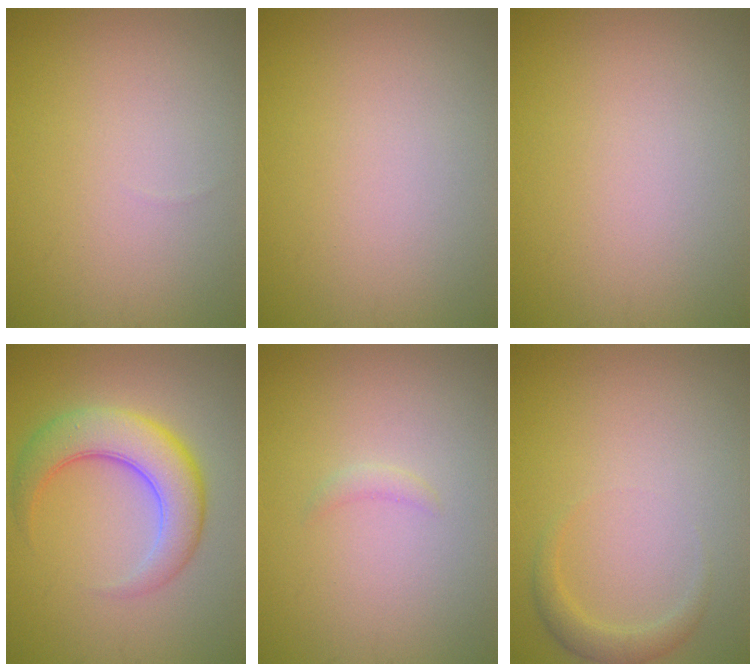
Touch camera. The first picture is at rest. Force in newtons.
{"total": 0.0}
{"total": 0.0}
{"total": 6.2, "press": 6.2, "slide": 0.3}
{"total": 0.7, "press": 0.7, "slide": 0.1}
{"total": 1.7, "press": 1.7, "slide": 0.1}